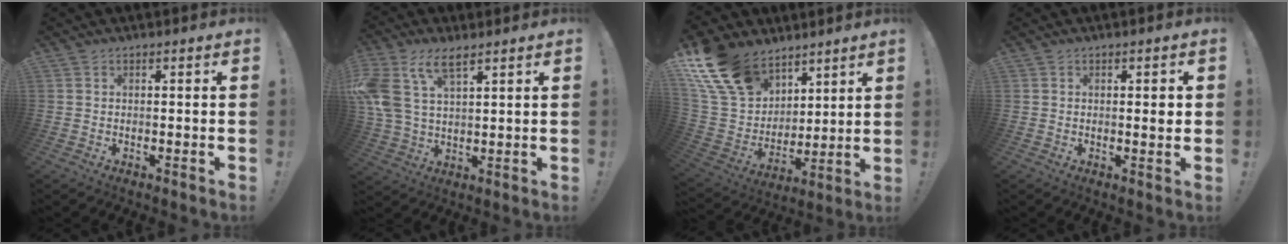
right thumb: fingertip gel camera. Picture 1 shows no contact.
{"total": 11.5, "force": [6.6, 5.4, 7.7], "torque": [-0.172, -0.021, 0.123]}
{"total": 19.1, "force": [12.2, 12.8, 7.4], "torque": [-0.155, -0.069, 0.251]}
{"total": 2.1, "force": [0.4, 0.4, 2.0], "torque": [-0.031, 0.000, 0.002]}